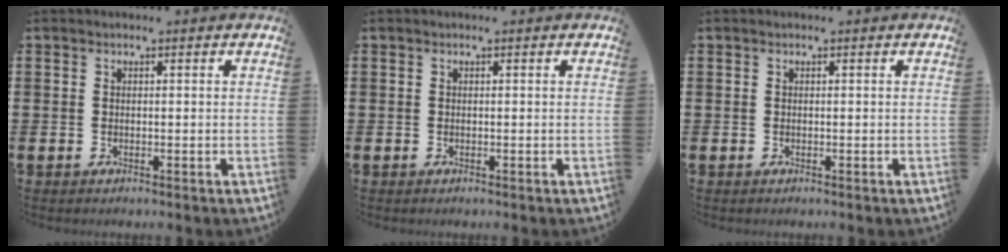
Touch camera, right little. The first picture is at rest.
{"total": 0.0}
{"total": 0.0}